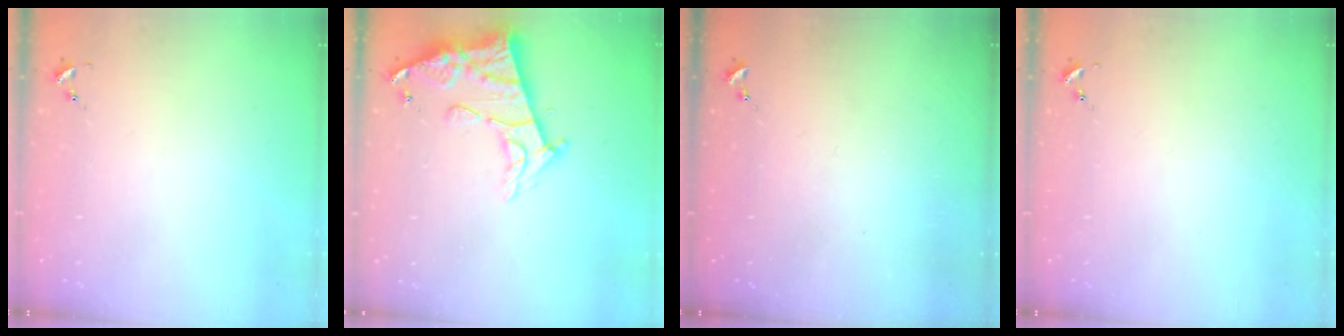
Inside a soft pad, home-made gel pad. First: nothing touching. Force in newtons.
{"total": 14.9, "press": 14.8, "slide": 1.4}
{"total": 0.0}
{"total": 0.0}